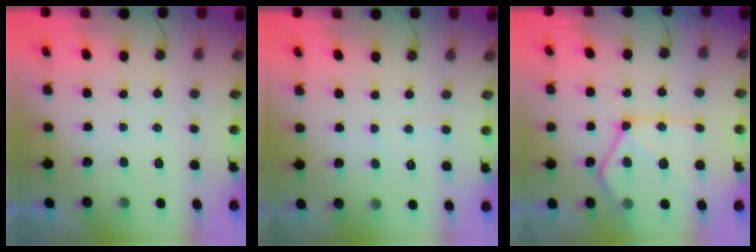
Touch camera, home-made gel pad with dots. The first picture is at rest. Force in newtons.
{"total": 4.4, "press": 4.3, "slide": 0.5}
{"total": 17.4, "press": 17.3, "slide": 1.8}